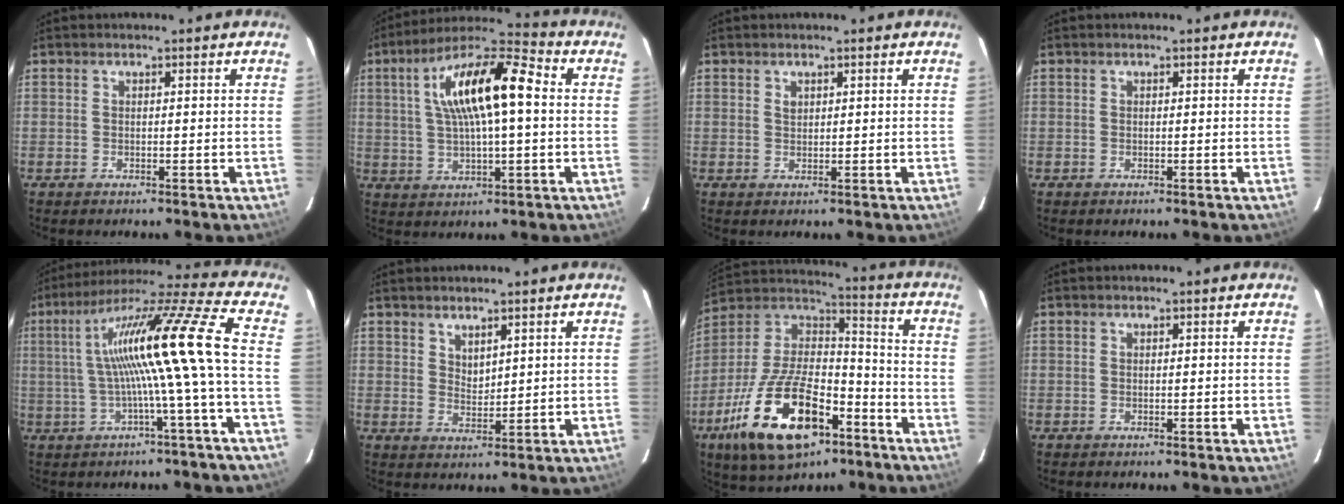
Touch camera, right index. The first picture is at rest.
{"total": 16.2, "force": [3.0, 4.9, 15.2], "torque": [-0.272, 0.027, 0.046]}
{"total": 1.0, "force": [0.6, 0.7, 0.4], "torque": [-0.006, 0.003, 0.011]}
{"total": 0.0}
{"total": 16.3, "force": [-0.6, -2.4, 16.1], "torque": [-0.271, 0.010, -0.011]}
{"total": 3.1, "force": [2.5, 1.4, 1.4], "torque": [-0.019, -0.001, 0.045]}
{"total": 24.0, "force": [-12.1, 11.3, 17.4], "torque": [-0.350, -0.016, -0.202]}
{"total": 0.0}